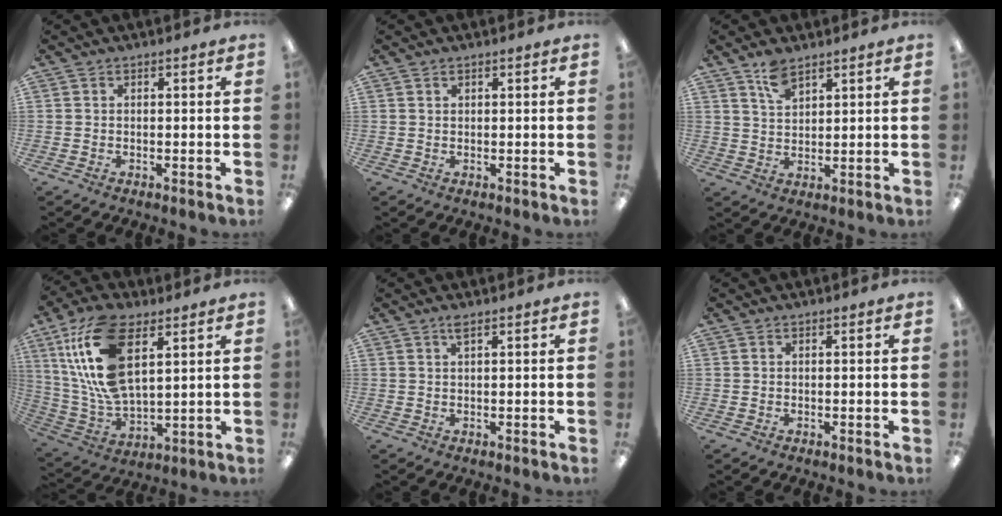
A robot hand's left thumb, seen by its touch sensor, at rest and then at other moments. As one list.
[{"total": 0.9, "force": [0.6, 0.5, 0.5], "torque": [-0.011, 0.002, 0.011]}, {"total": 5.4, "force": [4.1, 2.2, 2.9], "torque": [-0.057, -0.014, 0.074]}, {"total": 19.7, "force": [8.2, 9.7, 15.1], "torque": [-0.339, -0.021, 0.142]}, {"total": 1.6, "force": [1.0, 0.2, 1.3], "torque": [-0.030, 0.002, 0.017]}, {"total": 0.0}]